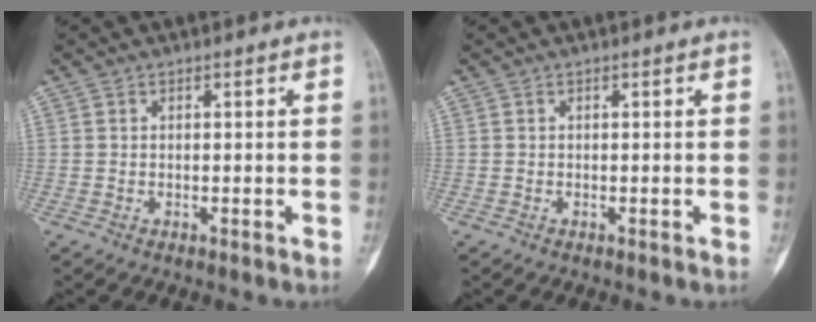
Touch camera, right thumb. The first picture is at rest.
{"total": 0.0}